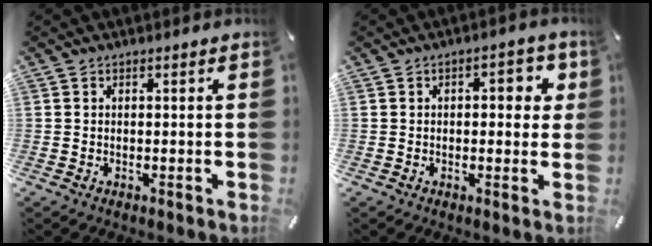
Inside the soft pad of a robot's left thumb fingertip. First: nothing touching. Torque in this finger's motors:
{"motor_torque": [0.24, -0.09, 0.15, 0.15, 0.08]}